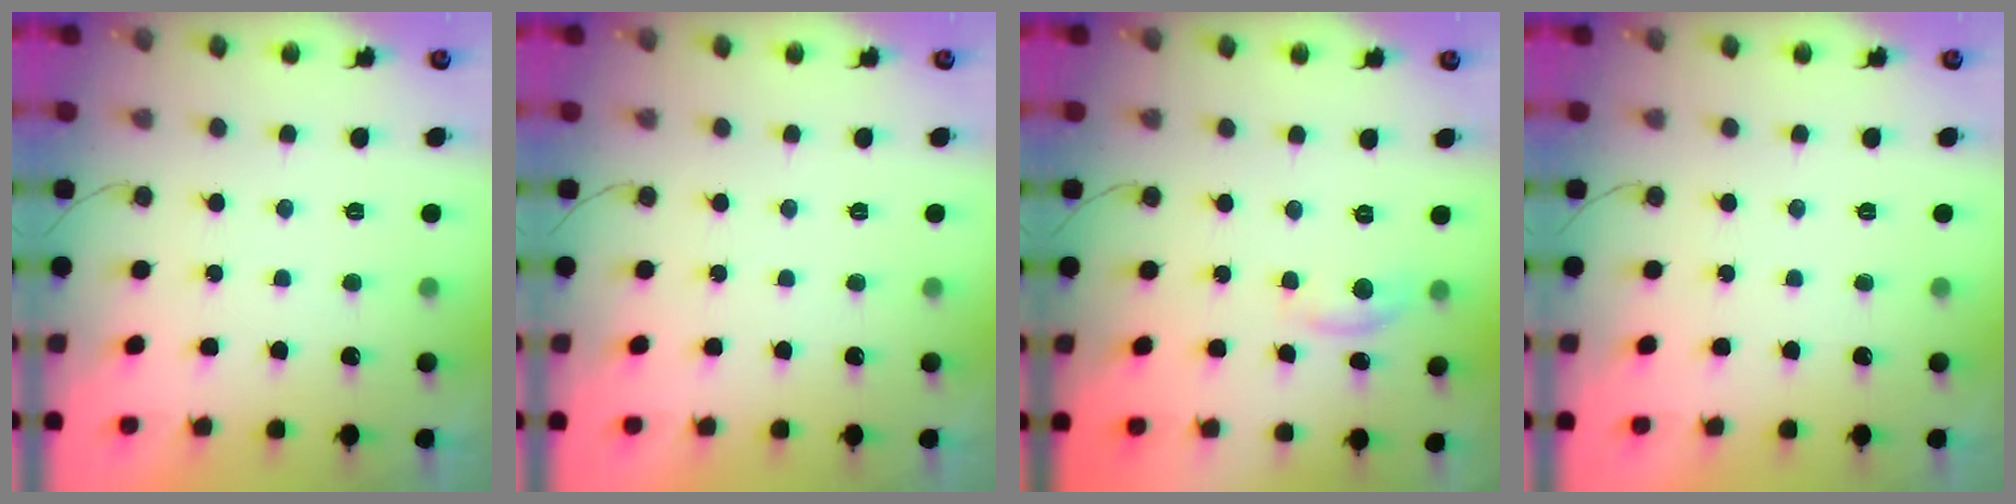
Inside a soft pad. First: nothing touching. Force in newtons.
{"total": 0.0}
{"total": 4.8, "press": 4.8, "slide": 0.5}
{"total": 0.0}